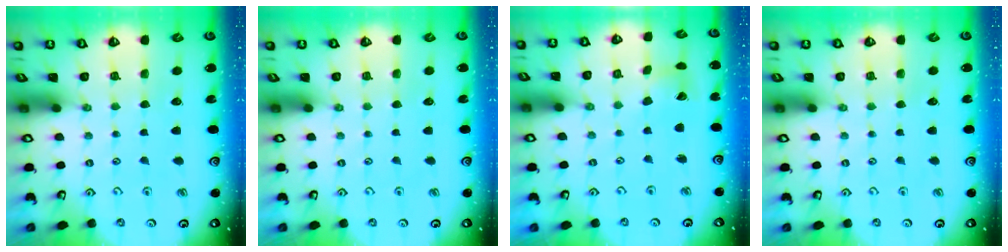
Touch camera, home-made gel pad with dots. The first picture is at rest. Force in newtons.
{"total": 0.0}
{"total": 6.1, "press": 6.0, "slide": 0.8}
{"total": 0.0}